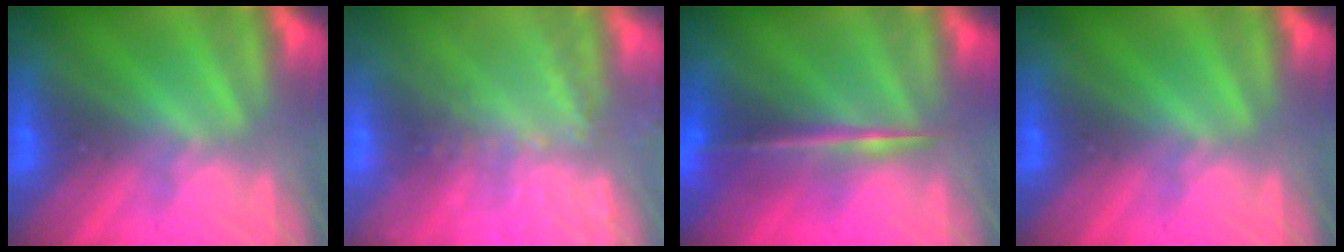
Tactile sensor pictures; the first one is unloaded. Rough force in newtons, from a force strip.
{"total": 5.7}
{"total": 7.0}
{"total": 0.0}